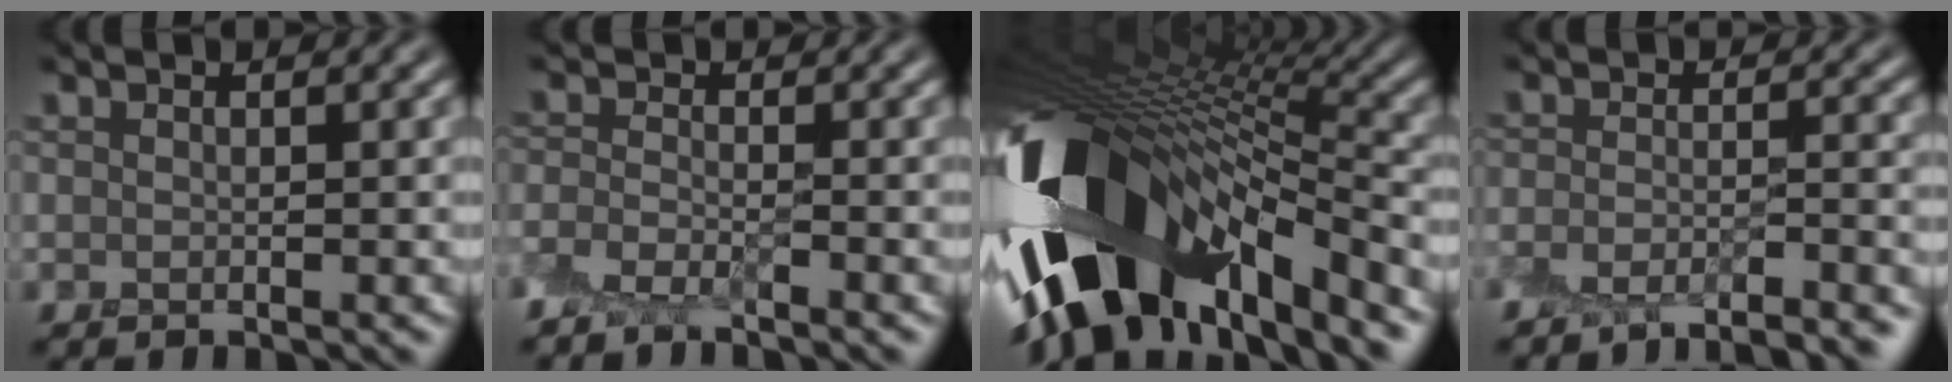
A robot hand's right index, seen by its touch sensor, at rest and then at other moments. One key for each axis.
{"total": 2.1, "fx": -2.0, "fy": 0.3, "fz": 0.5, "tx": -0.017, "ty": -0.005, "tz": -0.052}
{"total": 16.2, "fx": -5.5, "fy": 7.7, "fz": 13.2, "tx": -0.251, "ty": -0.015, "tz": -0.093}
{"total": 6.8, "fx": -6.3, "fy": 1.1, "fz": 2.4, "tx": -0.037, "ty": -0.004, "tz": -0.093}